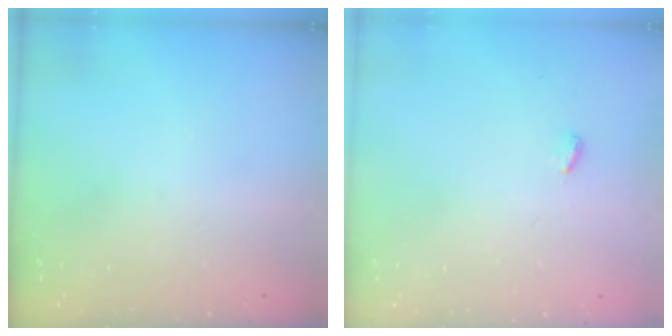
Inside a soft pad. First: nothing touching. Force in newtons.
{"total": 3.6, "press": 3.6, "slide": 0.4}